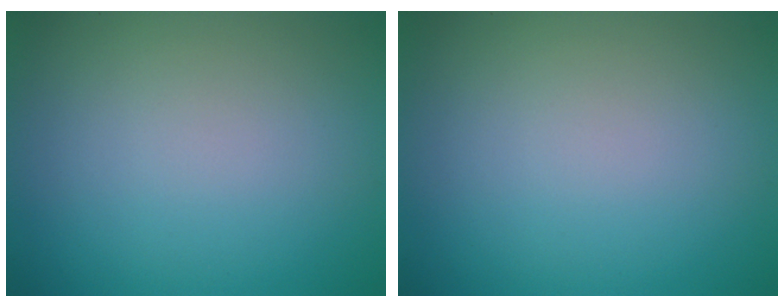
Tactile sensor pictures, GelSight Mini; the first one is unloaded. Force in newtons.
{"total": 0.0}